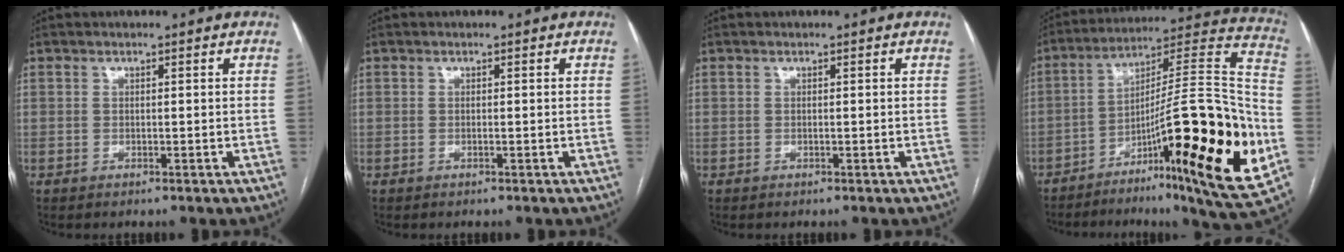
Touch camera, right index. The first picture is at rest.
{"total": 0.0}
{"total": 0.0}
{"total": 29.6, "force": [-9.5, 3.2, 27.9], "torque": [-0.361, 0.004, -0.144]}